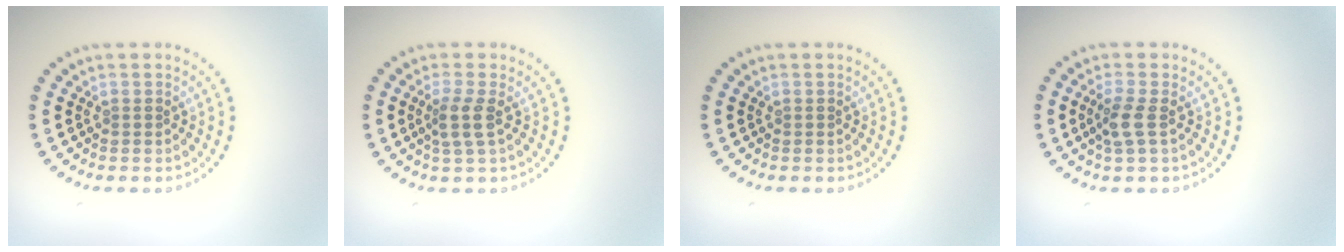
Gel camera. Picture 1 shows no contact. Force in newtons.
{"total": 2.1, "press": 1.7, "slide": 1.3}
{"total": 0.0}
{"total": 2.0, "press": 1.7, "slide": 1.0}